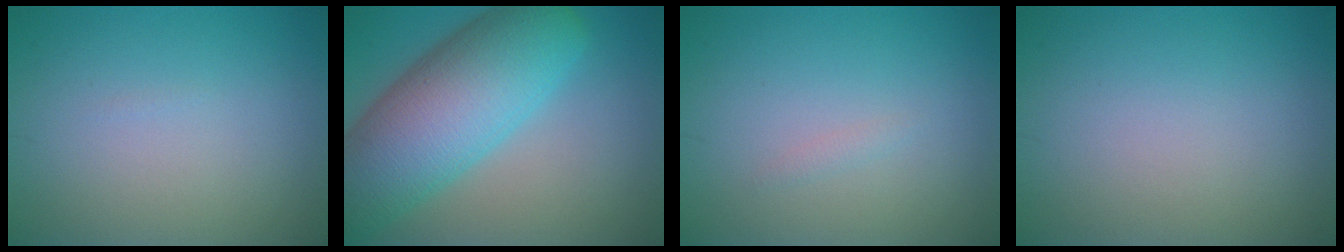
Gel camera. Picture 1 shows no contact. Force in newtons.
{"total": 11.7, "press": 11.7, "slide": 0.4}
{"total": 0.5, "press": 0.5, "slide": 0.0}
{"total": 0.0}